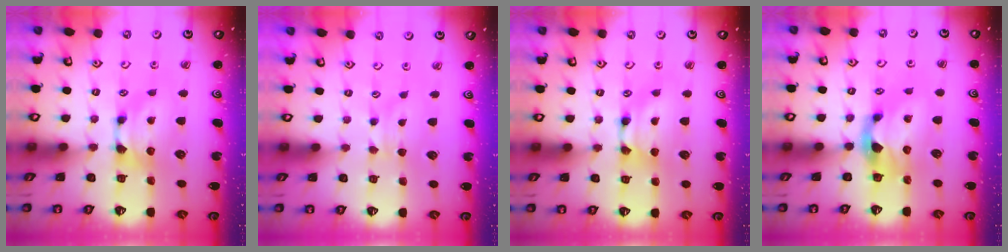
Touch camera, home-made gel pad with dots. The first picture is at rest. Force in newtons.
{"total": 2.1, "press": 2.0, "slide": 0.4}
{"total": 1.7, "press": 1.7, "slide": 0.1}
{"total": 2.3, "press": 1.9, "slide": 1.3}